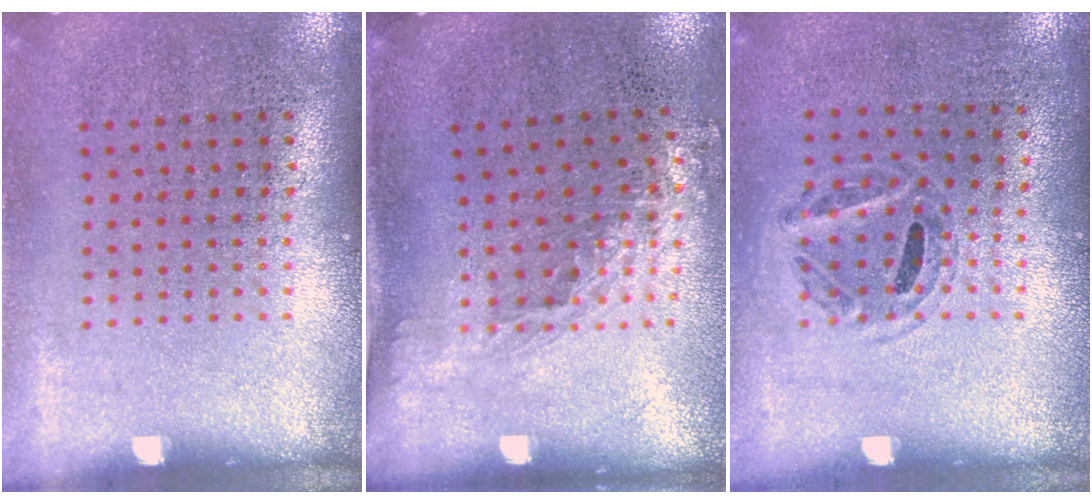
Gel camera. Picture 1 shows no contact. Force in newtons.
{"total": 1.5, "press": 1.2, "slide": 1.0}
{"total": 1.0, "press": 0.7, "slide": 0.7}